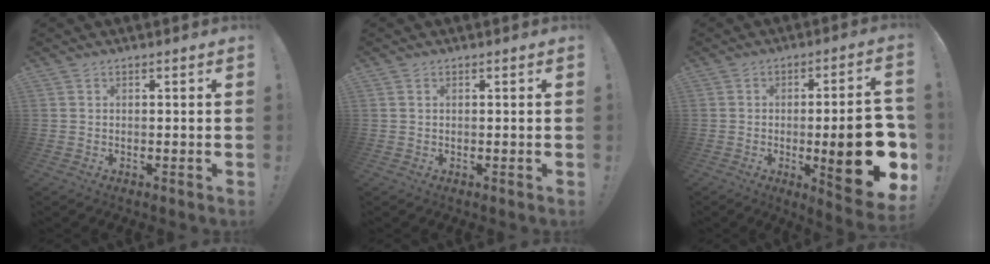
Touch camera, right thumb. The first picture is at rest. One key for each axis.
{"total": 0.5, "fx": 0.3, "fy": 0.2, "fz": 0.4, "tx": -0.011, "ty": 0.003, "tz": 0.006}
{"total": 19.8, "fx": -3.5, "fy": 5.3, "fz": 18.8, "tx": -0.244, "ty": 0.000, "tz": -0.041}